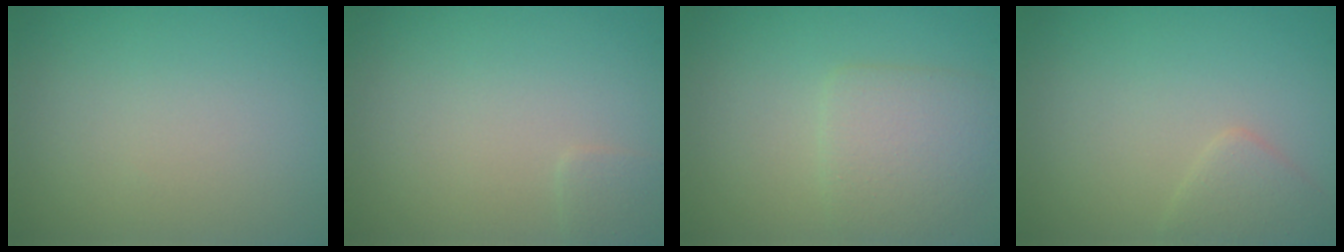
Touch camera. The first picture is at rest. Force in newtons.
{"total": 0.9, "press": 0.9, "slide": 0.1}
{"total": 3.4, "press": 3.4, "slide": 0.2}
{"total": 1.8, "press": 1.8, "slide": 0.0}